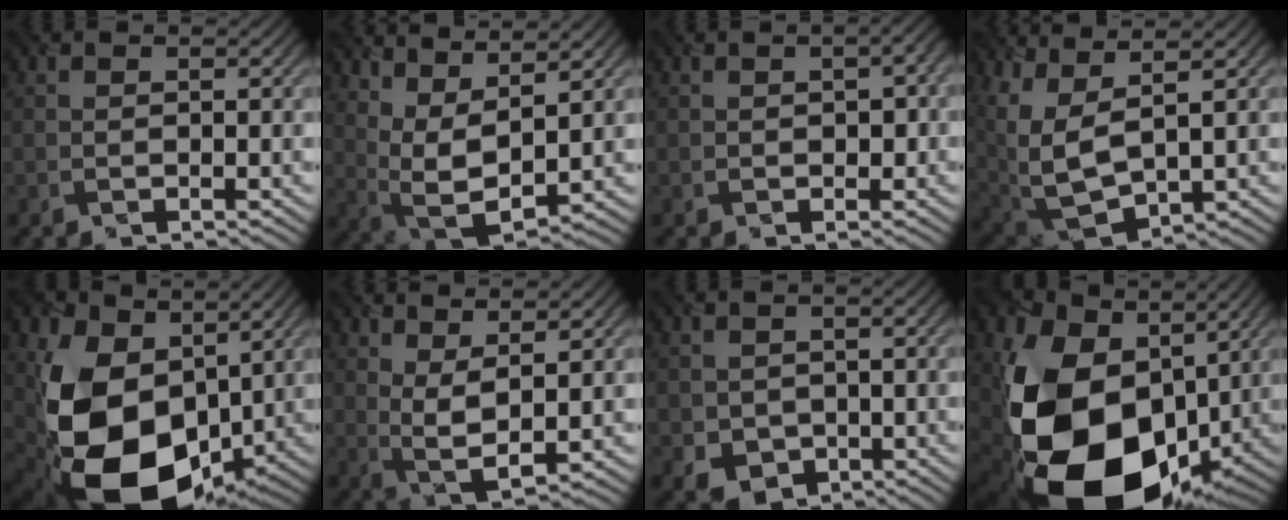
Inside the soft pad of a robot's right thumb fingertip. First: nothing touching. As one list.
[{"total": 9.3, "force": [5.0, 3.6, 6.9], "torque": [-0.171, 0.002, 0.105]}, {"total": 2.9, "force": [0.1, 1.8, 2.3], "torque": [-0.033, -0.002, 0.008]}, {"total": 11.6, "force": [3.5, 5.8, 9.4], "torque": [-0.244, -0.013, 0.088]}, {"total": 17.3, "force": [0.3, 12.3, 12.1], "torque": [-0.272, -0.048, 0.015]}, {"total": 5.1, "force": [2.3, 1.8, 4.2], "torque": [-0.100, -0.003, 0.048]}, {"total": 3.4, "force": [-0.7, 3.1, 1.2], "torque": [-0.041, -0.017, -0.012]}, {"total": 20.4, "force": [-0.4, 14.8, 14.1], "torque": [-0.333, -0.040, 0.012]}]